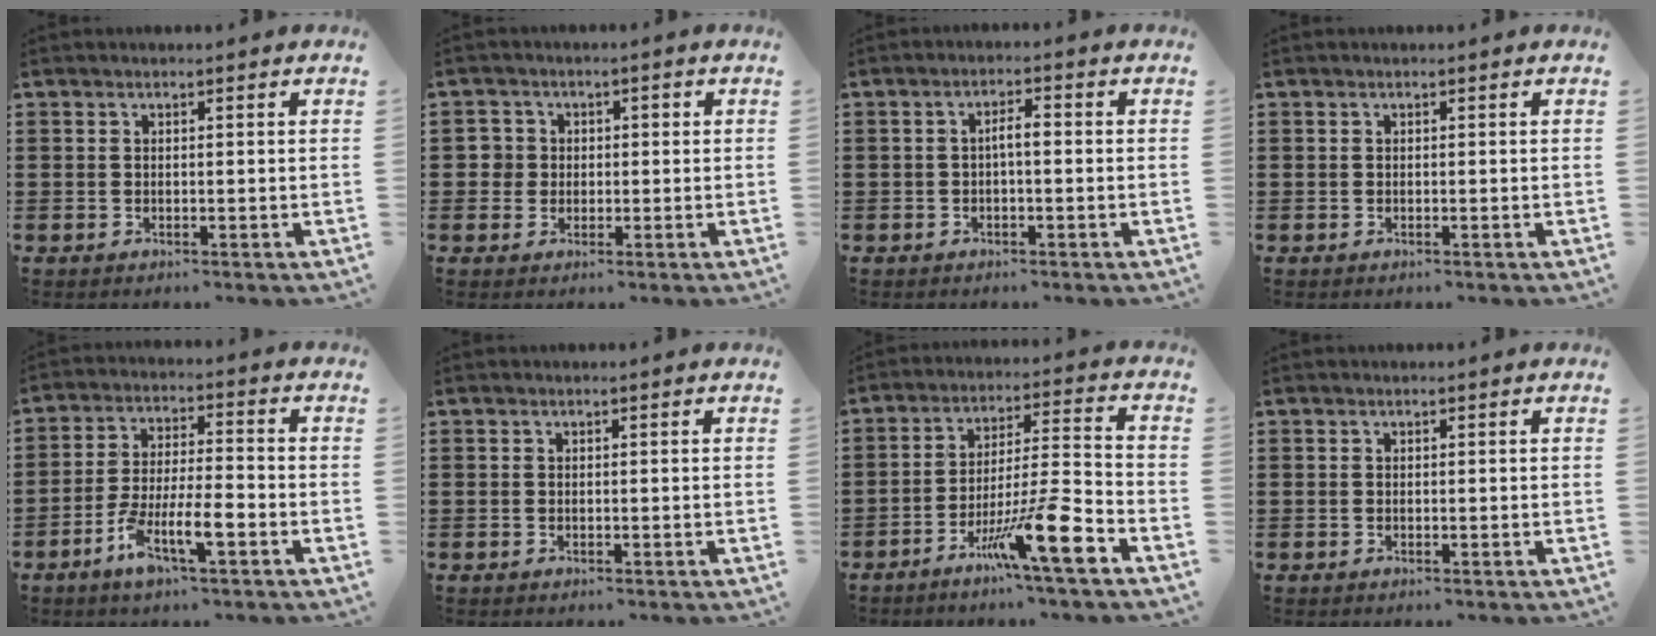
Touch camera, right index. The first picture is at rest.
{"total": 3.0, "force": [-0.1, 2.9, 0.9], "torque": [-0.031, 0.009, -0.005]}
{"total": 2.3, "force": [-0.4, 0.6, 2.2], "torque": [-0.041, 0.002, -0.010]}
{"total": 0.0}
{"total": 7.9, "force": [-4.1, 1.9, 6.5], "torque": [-0.138, -0.006, -0.079]}
{"total": 0.0}
{"total": 13.2, "force": [-7.6, 1.1, 10.7], "torque": [-0.184, 0.006, -0.127]}
{"total": 0.0}